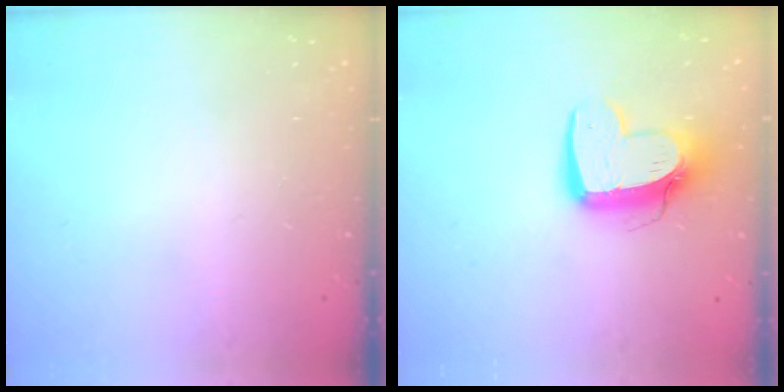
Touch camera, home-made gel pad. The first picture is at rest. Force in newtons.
{"total": 13.0, "press": 12.9, "slide": 1.2}